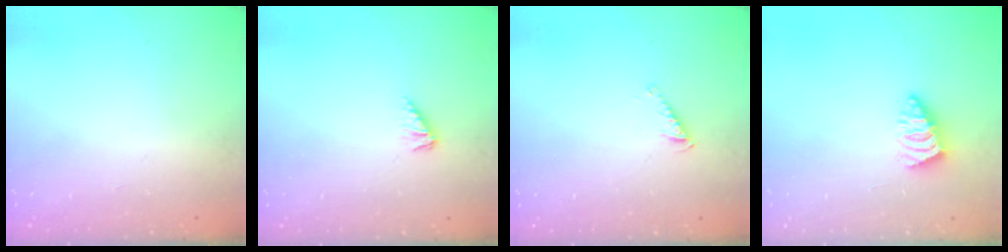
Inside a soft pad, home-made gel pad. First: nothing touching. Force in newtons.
{"total": 4.0, "press": 4.0, "slide": 0.6}
{"total": 2.7, "press": 2.6, "slide": 0.3}
{"total": 2.6, "press": 2.6, "slide": 0.4}